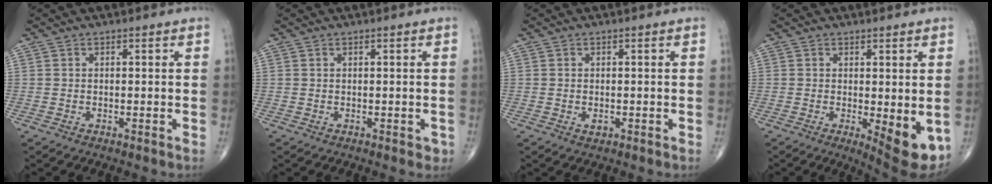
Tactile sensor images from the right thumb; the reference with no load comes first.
{"total": 0.9, "force": [0.0, 0.7, 0.5], "torque": [0.000, 0.001, 0.002]}
{"total": 1.2, "force": [-0.3, 0.8, 0.9], "torque": [-0.014, -0.002, -0.004]}
{"total": 8.0, "force": [-1.5, 2.7, 7.4], "torque": [-0.090, -0.020, -0.012]}